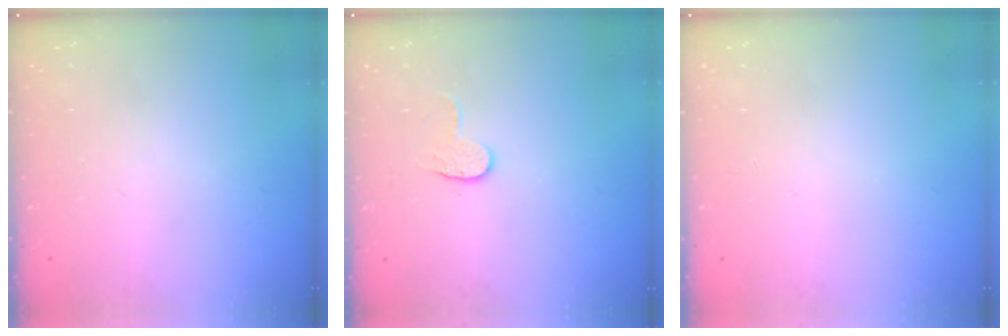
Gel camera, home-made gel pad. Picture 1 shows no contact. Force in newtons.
{"total": 3.6, "press": 3.6, "slide": 0.4}
{"total": 0.0}